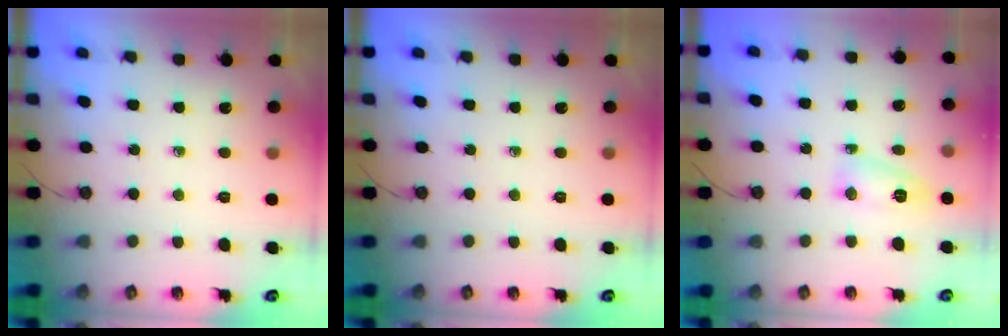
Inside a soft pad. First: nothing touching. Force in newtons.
{"total": 0.0}
{"total": 5.5, "press": 5.4, "slide": 0.8}